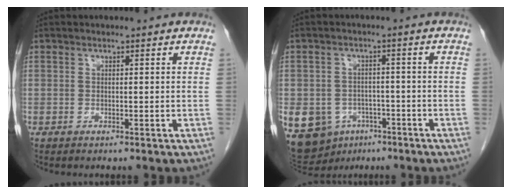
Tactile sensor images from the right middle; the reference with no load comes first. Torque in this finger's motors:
{"motor_torque": [0.84, -0.77, 0.30, 0.10]}